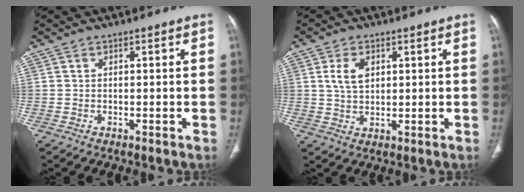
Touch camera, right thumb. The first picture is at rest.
{"total": 5.0, "force": [1.5, 3.2, 3.6], "torque": [-0.060, -0.004, 0.032]}